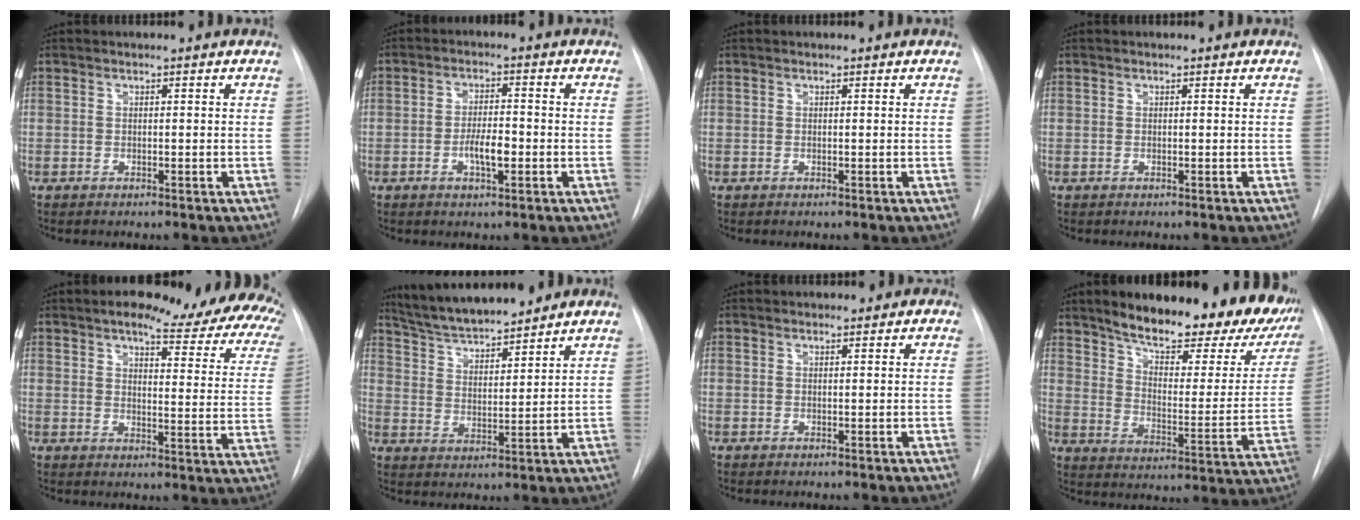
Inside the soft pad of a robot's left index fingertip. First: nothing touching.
{"total": 4.5, "force": [-1.4, 1.4, 4.1], "torque": [-0.074, 0.002, -0.022]}
{"total": 0.0}
{"total": 0.0}
{"total": 21.2, "force": [16.2, 5.3, 12.6], "torque": [-0.144, -0.026, 0.169]}
{"total": 11.0, "force": [10.0, 1.1, 4.2], "torque": [-0.073, 0.013, 0.182]}
{"total": 0.6, "force": [0.4, 0.4, 0.1], "torque": [0.003, -0.001, 0.002]}
{"total": 26.4, "force": [20.8, 7.5, 14.4], "torque": [-0.200, -0.034, 0.263]}